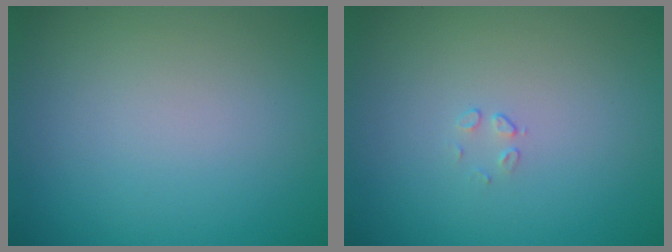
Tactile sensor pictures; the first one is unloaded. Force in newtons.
{"total": 0.5, "press": 0.2, "slide": 0.5}